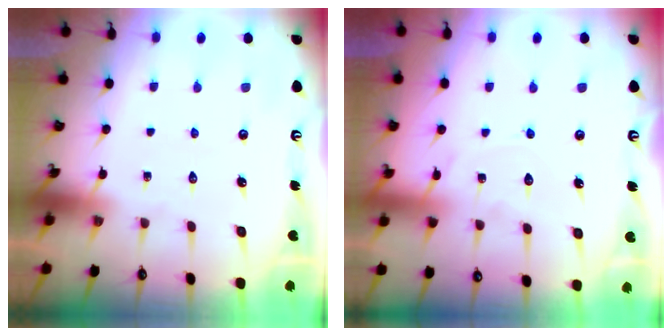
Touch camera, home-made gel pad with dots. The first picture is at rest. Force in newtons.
{"total": 7.3, "press": 7.3, "slide": 0.5}